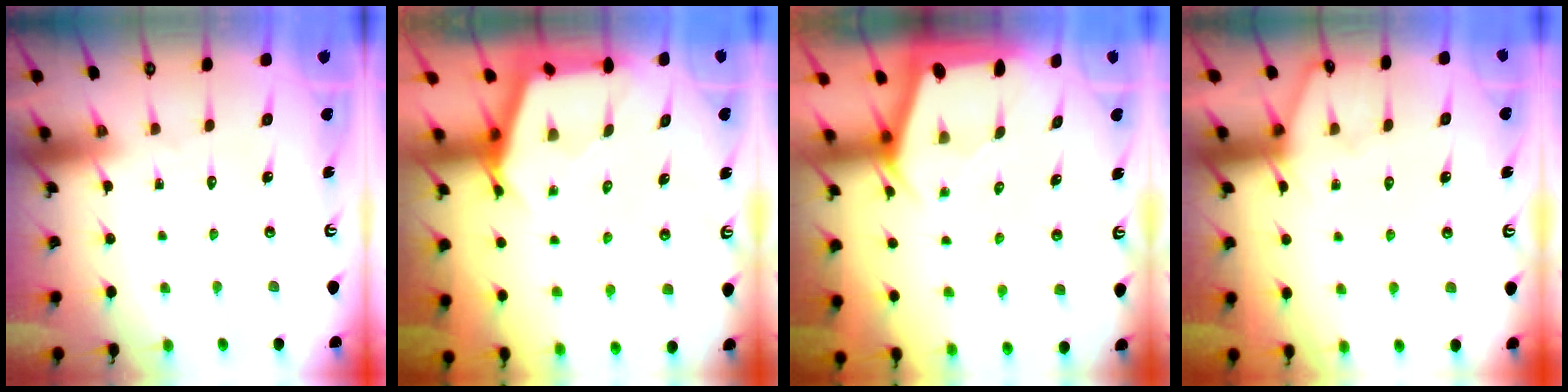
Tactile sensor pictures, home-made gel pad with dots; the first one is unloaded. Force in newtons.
{"total": 2.5, "press": 2.5, "slide": 0.3}
{"total": 1.9, "press": 1.8, "slide": 0.3}
{"total": 3.6, "press": 3.6, "slide": 0.5}